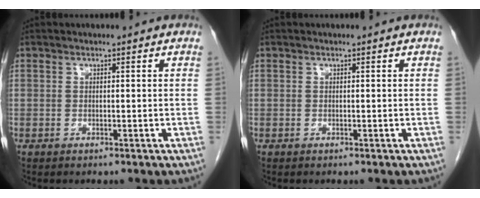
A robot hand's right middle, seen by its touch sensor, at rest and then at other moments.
{"total": 0.0}